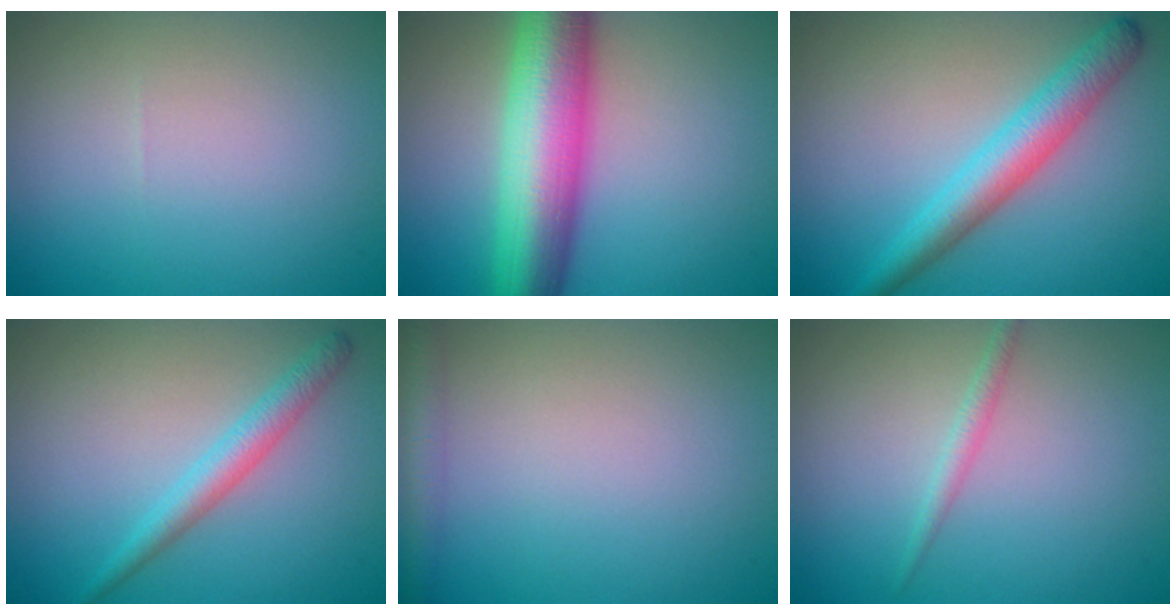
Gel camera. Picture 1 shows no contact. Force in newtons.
{"total": 10.2, "press": 10.2, "slide": 0.3}
{"total": 4.5, "press": 4.5, "slide": 0.1}
{"total": 2.5, "press": 2.5, "slide": 0.0}
{"total": 1.8, "press": 1.8, "slide": 0.1}
{"total": 1.2, "press": 1.2, "slide": 0.0}